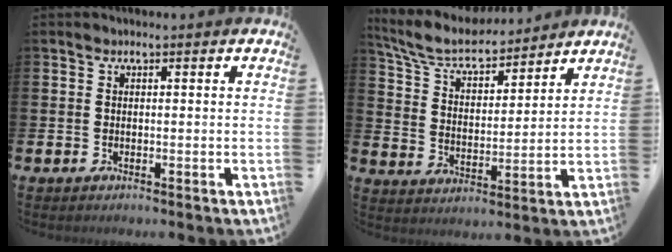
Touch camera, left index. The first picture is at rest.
{"total": 7.3, "force": [6.6, 1.9, 2.4], "torque": [-0.080, -0.041, 0.114]}